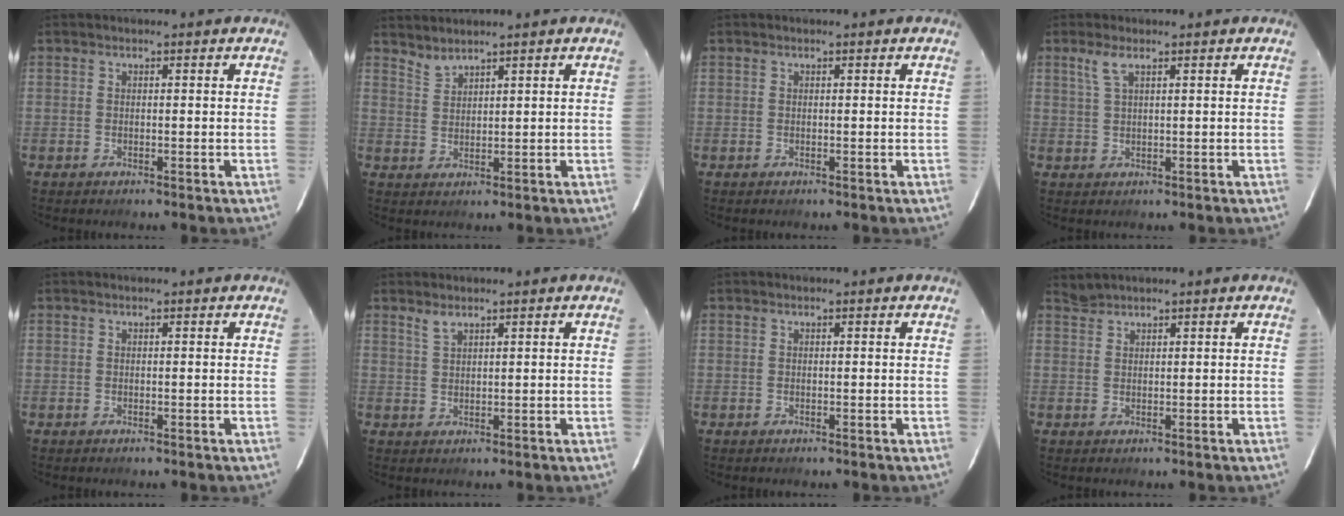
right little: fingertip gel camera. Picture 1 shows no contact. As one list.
[{"total": 2.6, "force": [2.5, -0.1, 0.5], "torque": [-0.008, -0.001, 0.049]}, {"total": 0.0}, {"total": 2.4, "force": [1.5, 0.5, 1.8], "torque": [-0.040, 0.005, 0.033]}, {"total": 0.0}, {"total": 1.8, "force": [1.5, 0.3, 0.9], "torque": [-0.018, 0.002, 0.029]}, {"total": 0.0}, {"total": 1.2, "force": [1.2, -0.1, -0.1], "torque": [0.002, 0.002, 0.027]}]